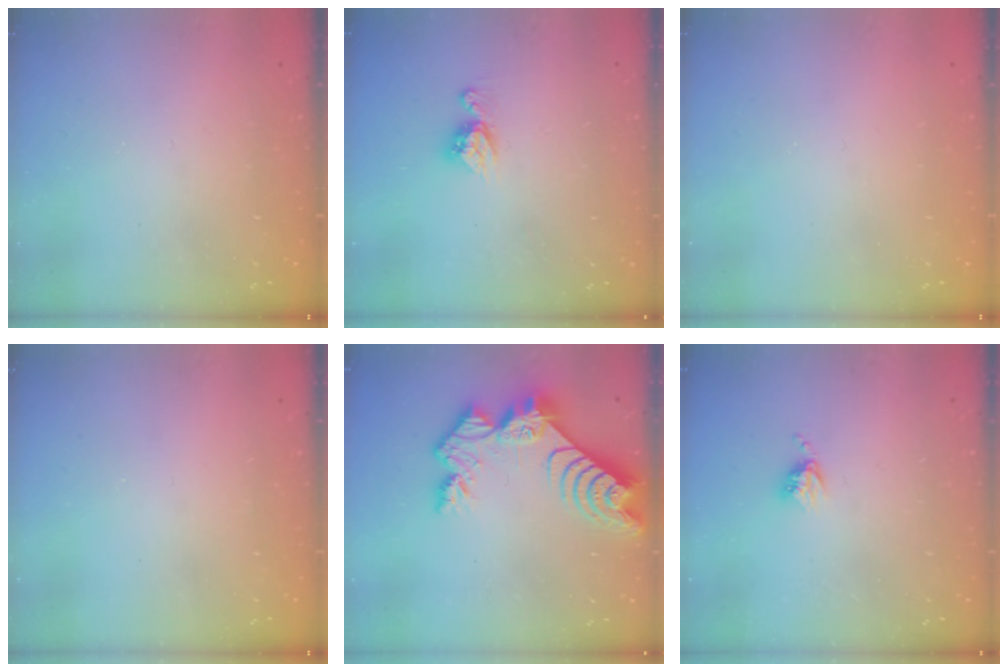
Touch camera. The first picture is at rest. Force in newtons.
{"total": 7.2, "press": 7.2, "slide": 0.5}
{"total": 0.0}
{"total": 0.0}
{"total": 12.8, "press": 12.7, "slide": 1.1}
{"total": 3.6, "press": 3.6, "slide": 0.5}